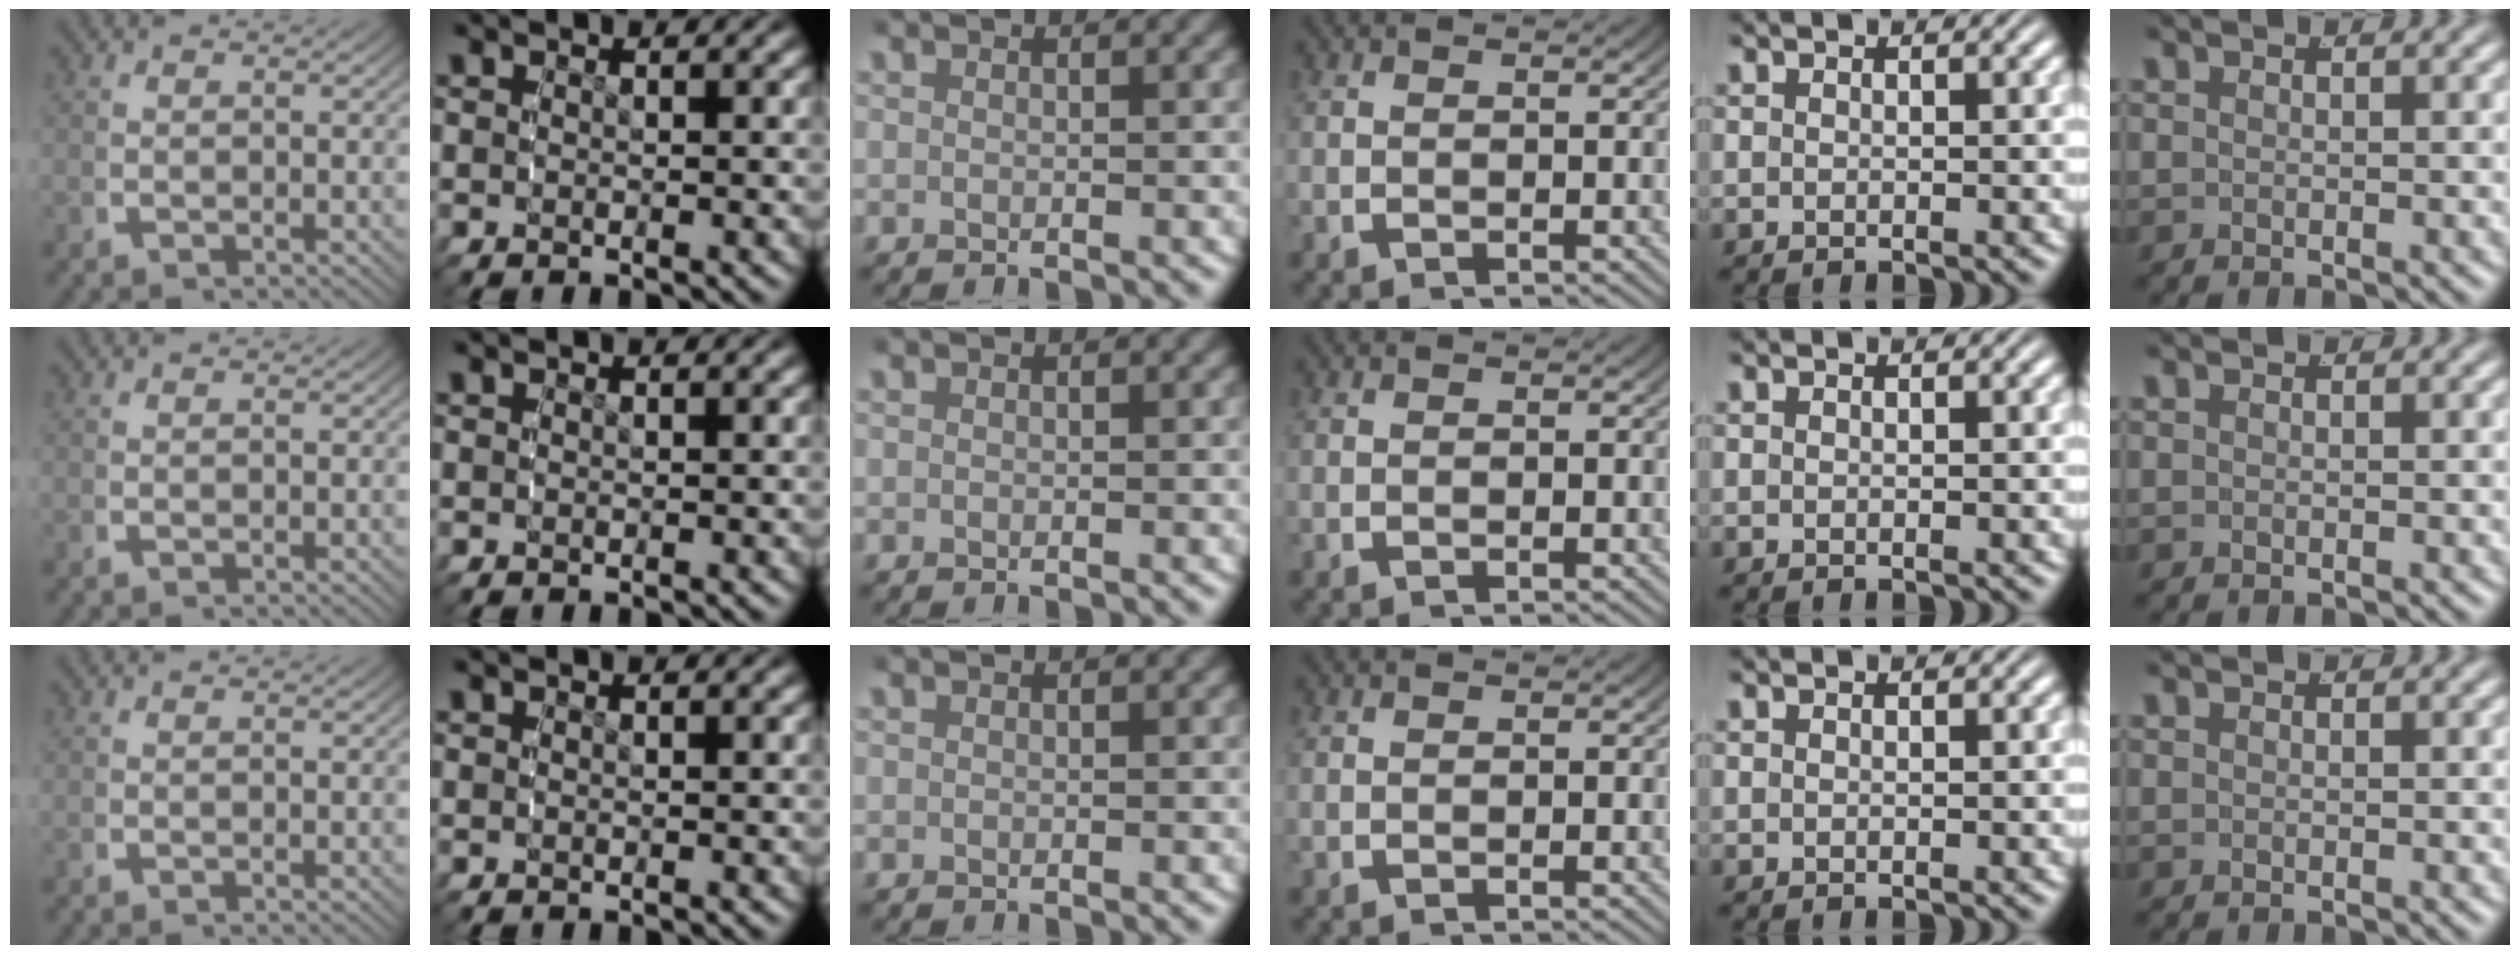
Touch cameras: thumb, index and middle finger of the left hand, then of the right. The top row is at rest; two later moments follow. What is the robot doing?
{"motion": "reach", "object": "backpack"}